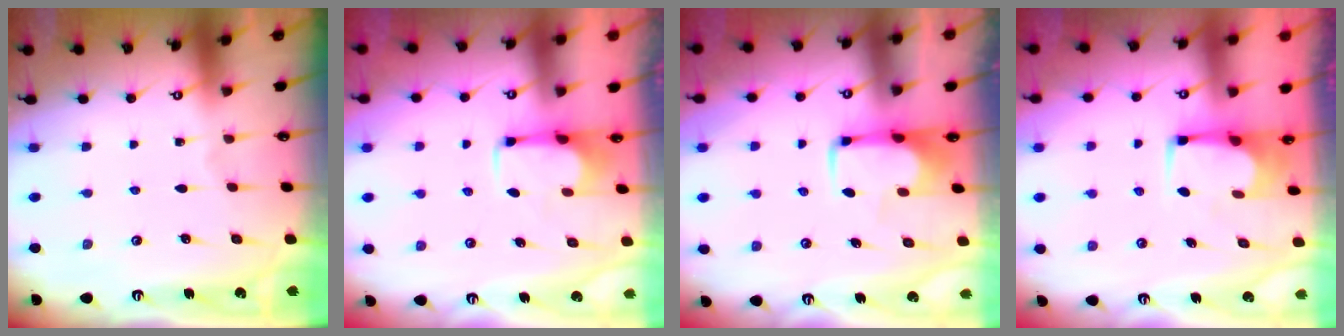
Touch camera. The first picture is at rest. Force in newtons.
{"total": 2.8, "press": 2.7, "slide": 0.9}
{"total": 2.1, "press": 2.1, "slide": 0.4}
{"total": 6.1, "press": 6.1, "slide": 0.4}